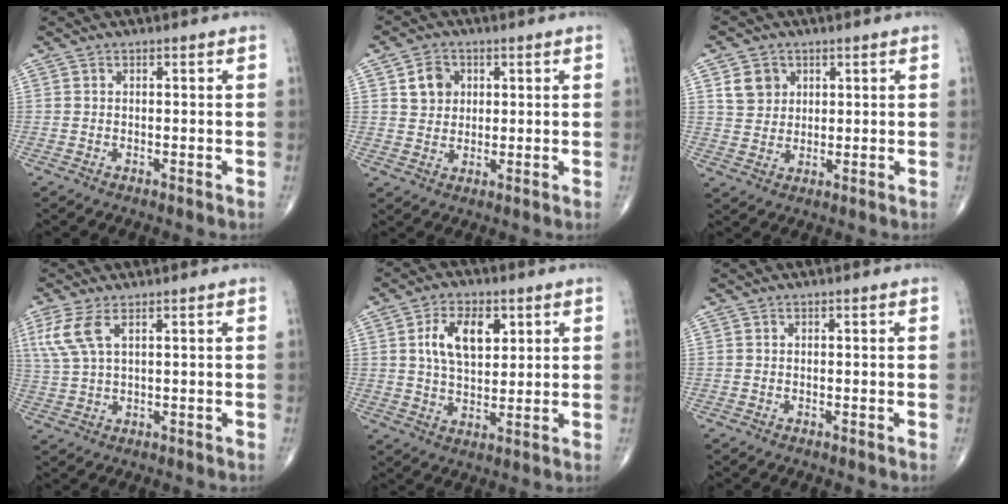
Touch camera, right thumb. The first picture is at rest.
{"total": 5.4, "force": [1.8, 4.5, 2.4], "torque": [-0.018, -0.006, 0.030]}
{"total": 5.6, "force": [2.3, 4.7, 2.0], "torque": [-0.015, -0.011, 0.043]}
{"total": 6.2, "force": [2.8, 2.3, 5.0], "torque": [-0.133, 0.002, 0.066]}
{"total": 9.9, "force": [3.1, 5.8, 7.5], "torque": [-0.113, -0.009, 0.057]}
{"total": 0.0}